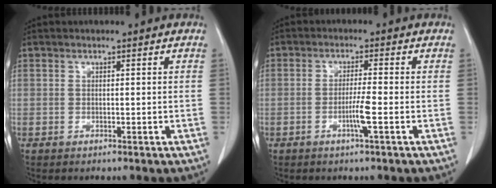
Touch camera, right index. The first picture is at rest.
{"total": 3.5, "force": [-1.3, -0.5, 3.2], "torque": [-0.061, -0.005, -0.026]}